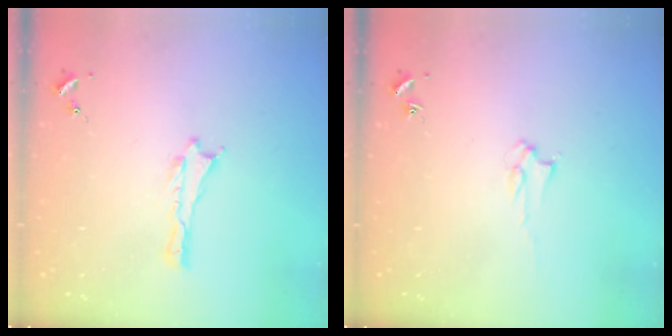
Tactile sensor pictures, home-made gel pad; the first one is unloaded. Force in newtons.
{"total": 1.6, "press": 1.6, "slide": 0.2}